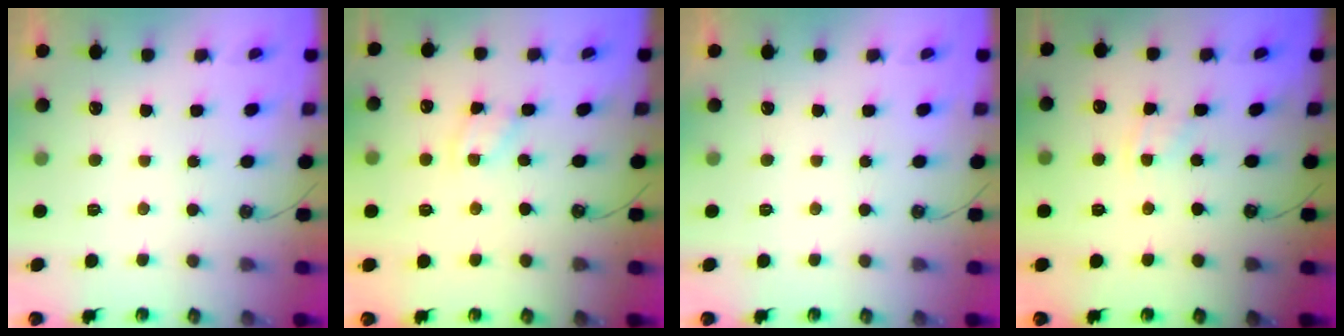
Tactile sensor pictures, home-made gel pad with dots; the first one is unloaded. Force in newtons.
{"total": 1.9, "press": 1.9, "slide": 0.3}
{"total": 0.0}
{"total": 2.2, "press": 2.1, "slide": 0.4}